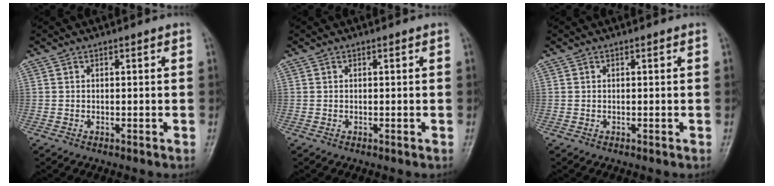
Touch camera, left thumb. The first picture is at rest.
{"total": 0.0}
{"total": 0.0}